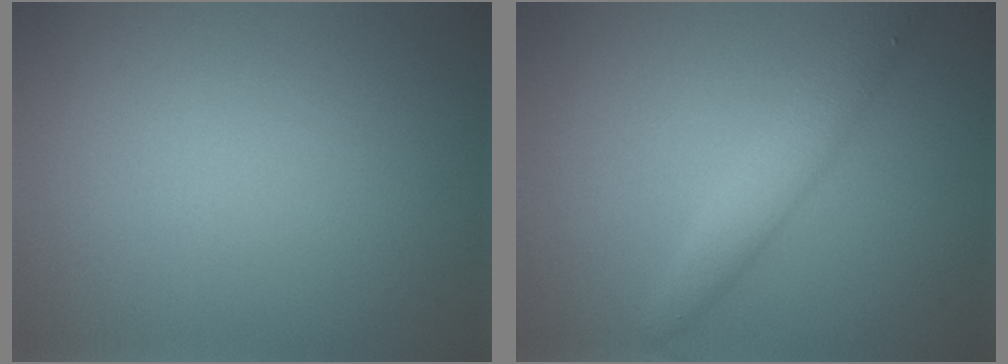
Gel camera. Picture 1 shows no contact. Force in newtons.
{"total": 2.8, "press": 2.8, "slide": 0.0}